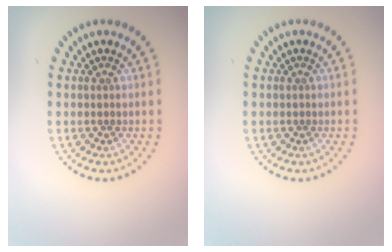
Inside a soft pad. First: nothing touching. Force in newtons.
{"total": 0.0}